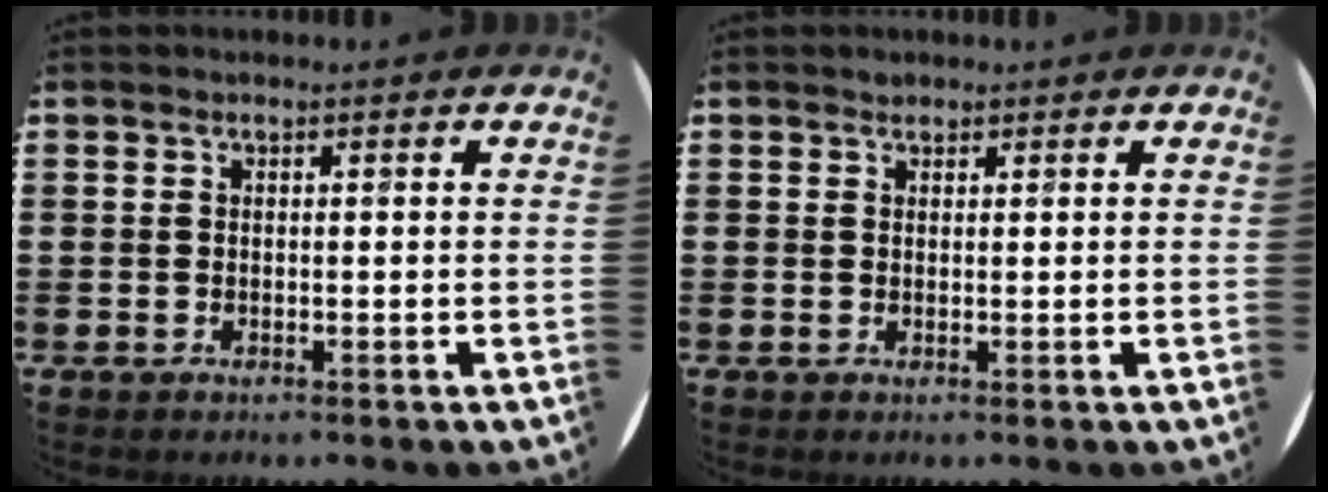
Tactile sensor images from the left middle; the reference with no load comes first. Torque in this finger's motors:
{"motor_torque": [0.09, 0.03, -0.02, 0.00]}